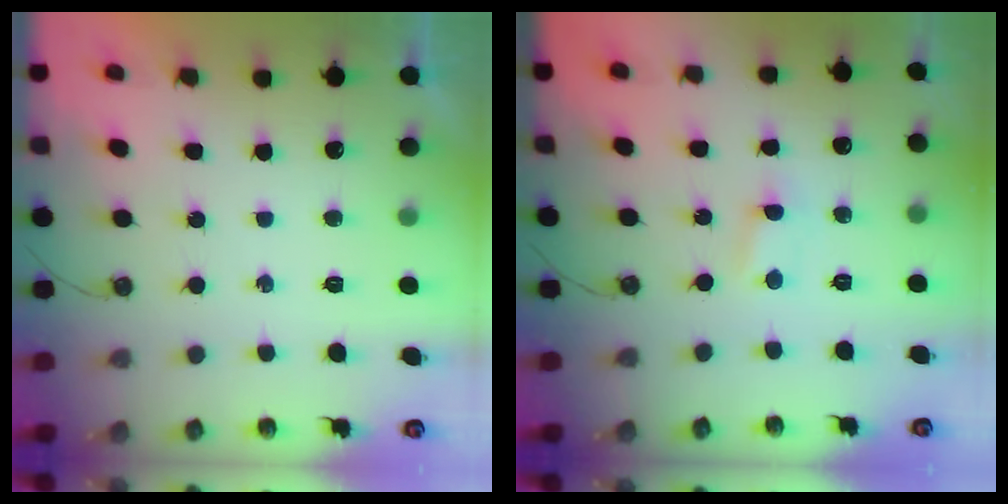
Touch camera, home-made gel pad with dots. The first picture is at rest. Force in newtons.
{"total": 0.0}